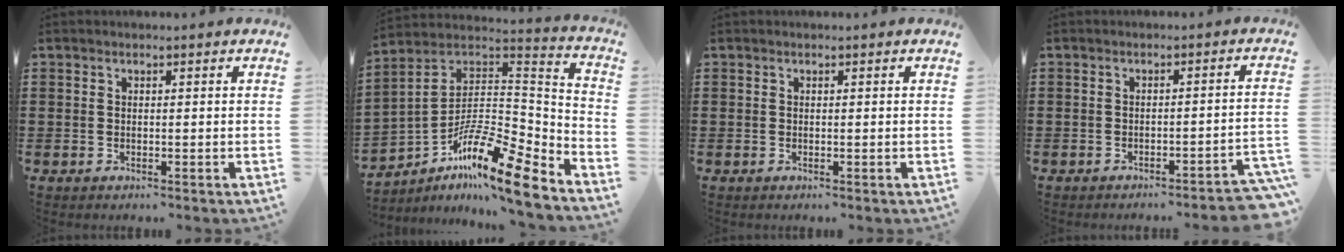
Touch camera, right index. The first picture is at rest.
{"total": 12.0, "force": [-8.6, 2.4, 8.0], "torque": [-0.145, 0.004, -0.170]}
{"total": 0.0}
{"total": 2.4, "force": [-2.2, -0.2, 0.9], "torque": [-0.018, -0.002, -0.047]}